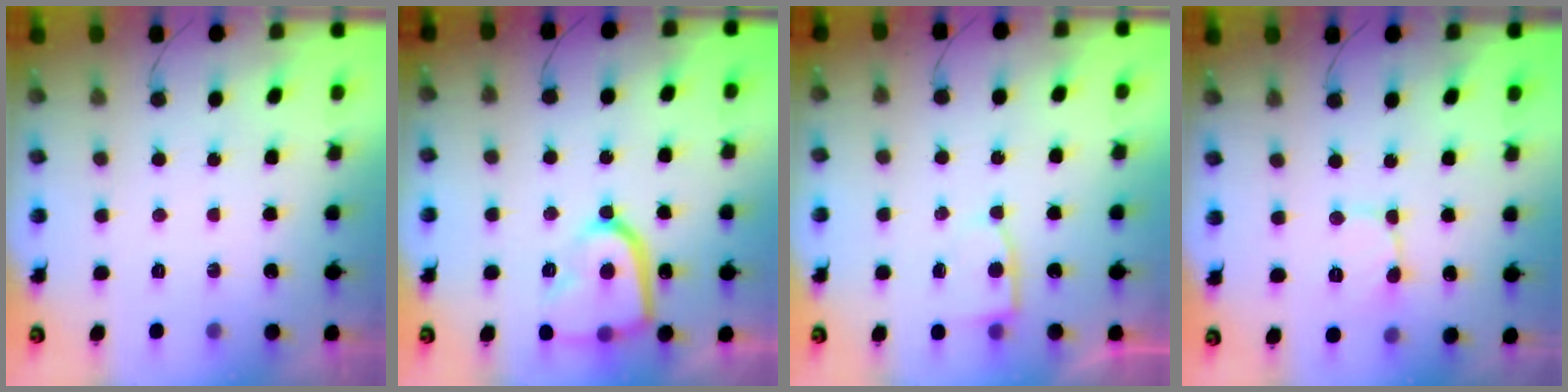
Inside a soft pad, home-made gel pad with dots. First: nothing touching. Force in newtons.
{"total": 15.8, "press": 15.7, "slide": 1.3}
{"total": 5.0, "press": 5.0, "slide": 0.4}
{"total": 3.8, "press": 3.8, "slide": 0.2}